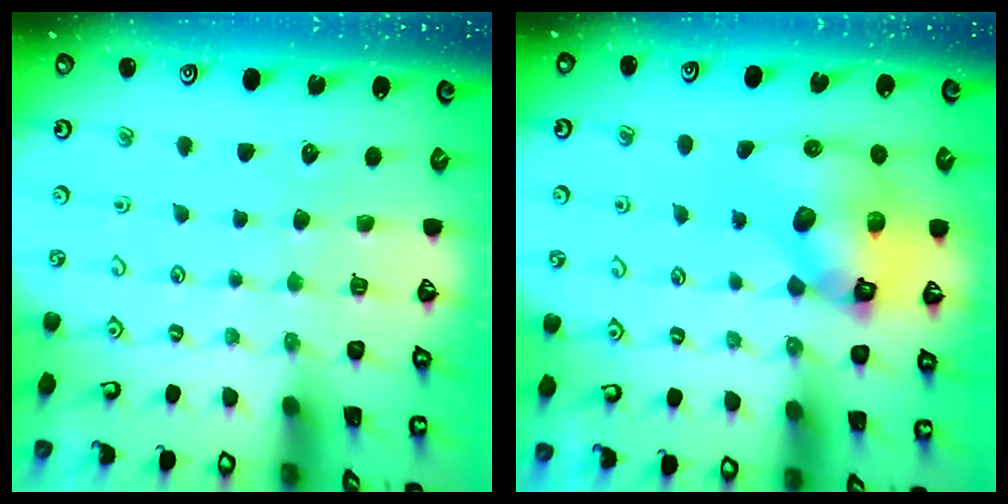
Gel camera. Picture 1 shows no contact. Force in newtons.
{"total": 15.2, "press": 15.1, "slide": 2.1}